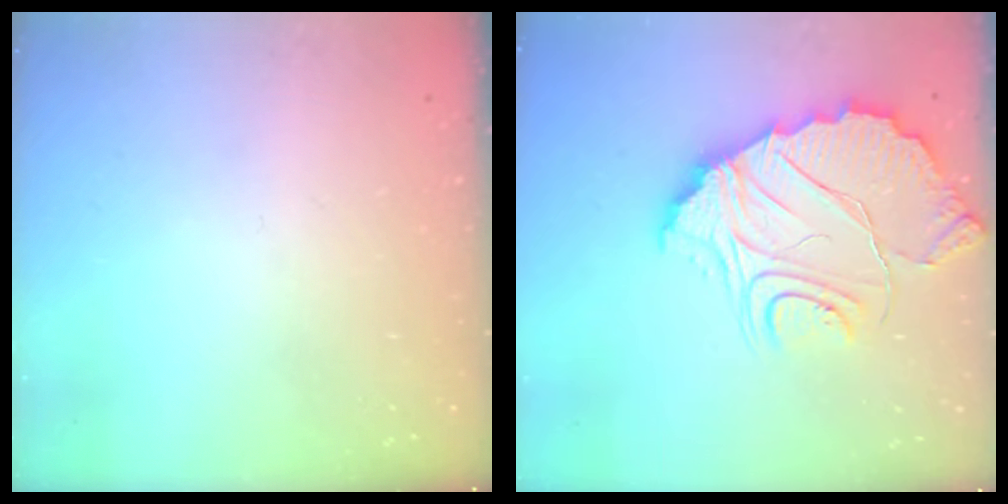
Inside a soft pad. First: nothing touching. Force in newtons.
{"total": 14.1, "press": 14.0, "slide": 1.2}